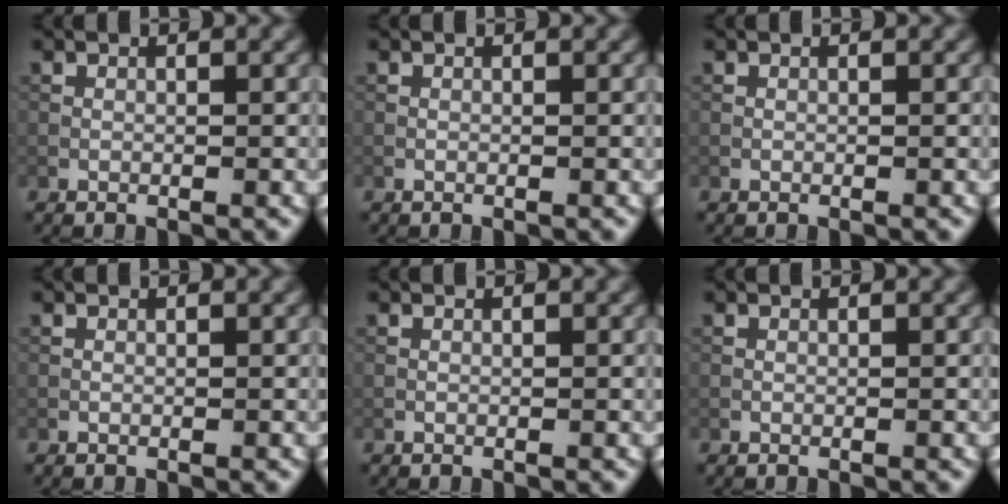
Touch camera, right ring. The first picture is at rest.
{"total": 0.0}
{"total": 0.0}
{"total": 0.0}
{"total": 0.0}
{"total": 0.0}